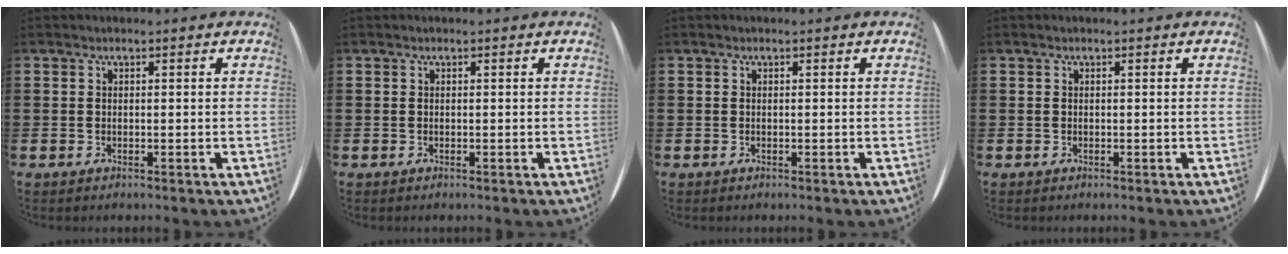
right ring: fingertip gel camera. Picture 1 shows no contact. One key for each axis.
{"total": 0.0}
{"total": 0.0}
{"total": 0.0}